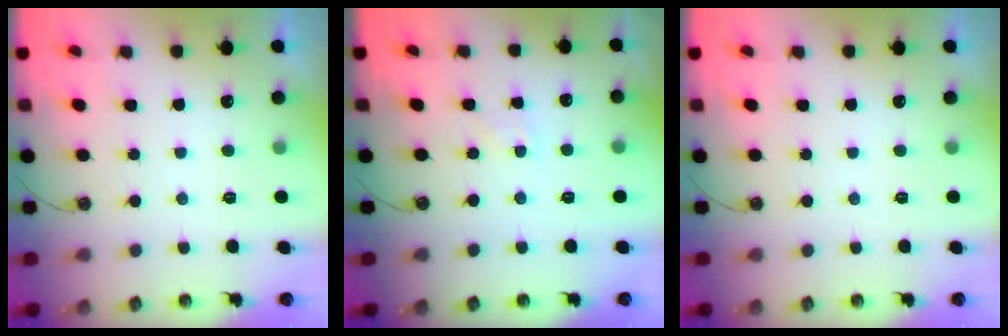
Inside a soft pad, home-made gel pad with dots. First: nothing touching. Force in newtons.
{"total": 2.7, "press": 2.7, "slide": 0.4}
{"total": 0.0}